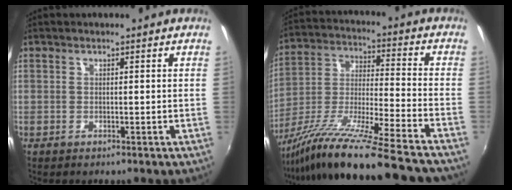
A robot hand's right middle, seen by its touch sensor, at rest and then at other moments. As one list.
[{"total": 23.3, "force": [-19.2, -0.9, 13.2], "torque": [-0.226, -0.052, -0.324]}]